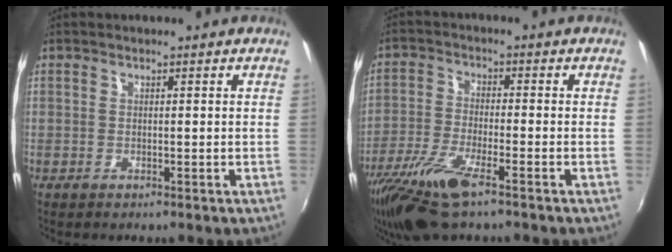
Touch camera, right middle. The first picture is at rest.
{"total": 11.9, "force": [-8.0, 2.5, 8.4], "torque": [-0.187, -0.038, -0.157]}